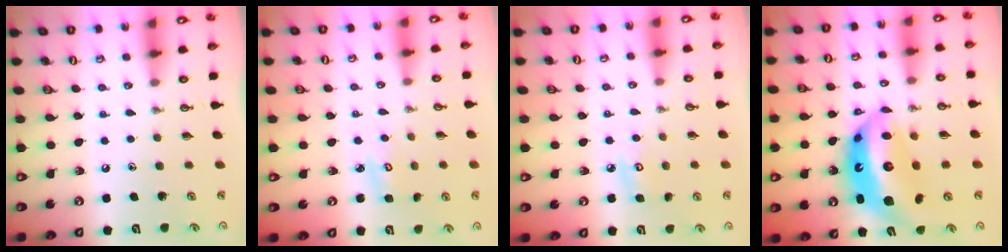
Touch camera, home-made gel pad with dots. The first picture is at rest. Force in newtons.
{"total": 2.5, "press": 2.5, "slide": 0.2}
{"total": 6.3, "press": 6.3, "slide": 0.4}
{"total": 18.8, "press": 18.7, "slide": 1.7}